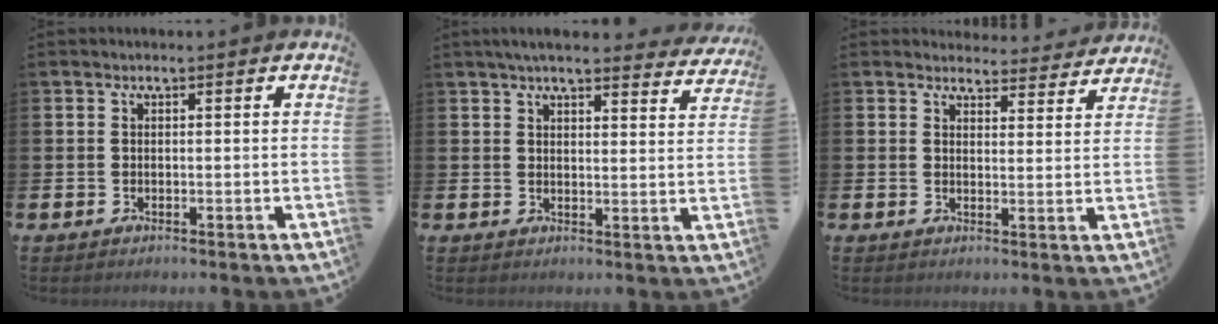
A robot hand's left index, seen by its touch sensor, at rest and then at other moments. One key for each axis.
{"total": 5.0, "fx": 4.6, "fy": 0.6, "fz": 1.8, "tx": -0.039, "ty": -0.021, "tz": 0.081}
{"total": 3.8, "fx": 3.6, "fy": 1.0, "fz": 0.1, "tx": -0.001, "ty": -0.026, "tz": 0.062}